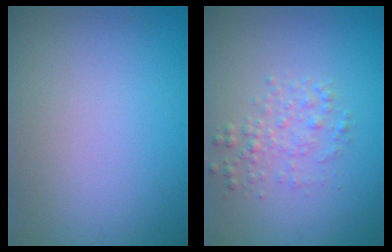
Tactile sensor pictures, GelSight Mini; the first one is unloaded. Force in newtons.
{"total": 1.9, "press": 1.9, "slide": 0.0}